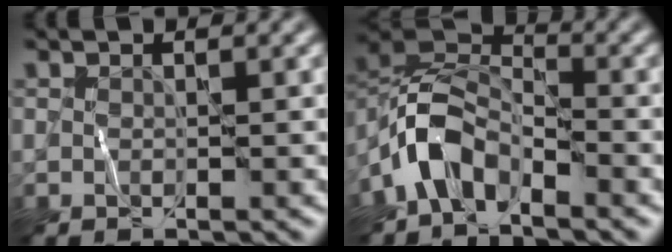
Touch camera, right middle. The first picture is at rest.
{"total": 5.0, "force": [-3.2, 2.7, 2.8], "torque": [-0.044, 0.008, -0.074]}